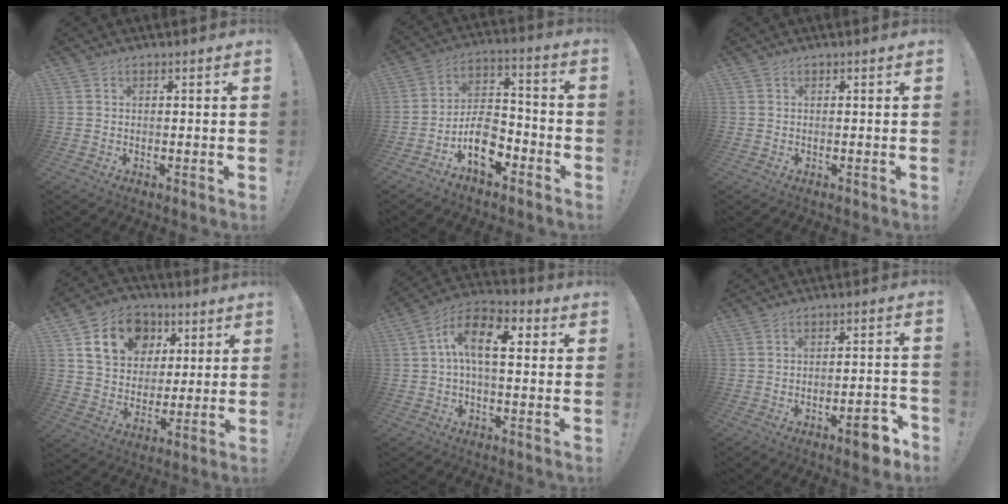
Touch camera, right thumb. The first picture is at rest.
{"total": 12.6, "force": [-6.9, 7.7, 7.2], "torque": [-0.117, 0.055, -0.115]}
{"total": 0.0}
{"total": 16.1, "force": [6.6, 12.7, 7.4], "torque": [-0.111, -0.016, 0.134]}
{"total": 12.8, "force": [2.3, 6.2, 10.9], "torque": [-0.181, 0.009, 0.039]}
{"total": 7.8, "force": [-4.9, 2.4, 5.6], "torque": [-0.074, 0.029, -0.079]}